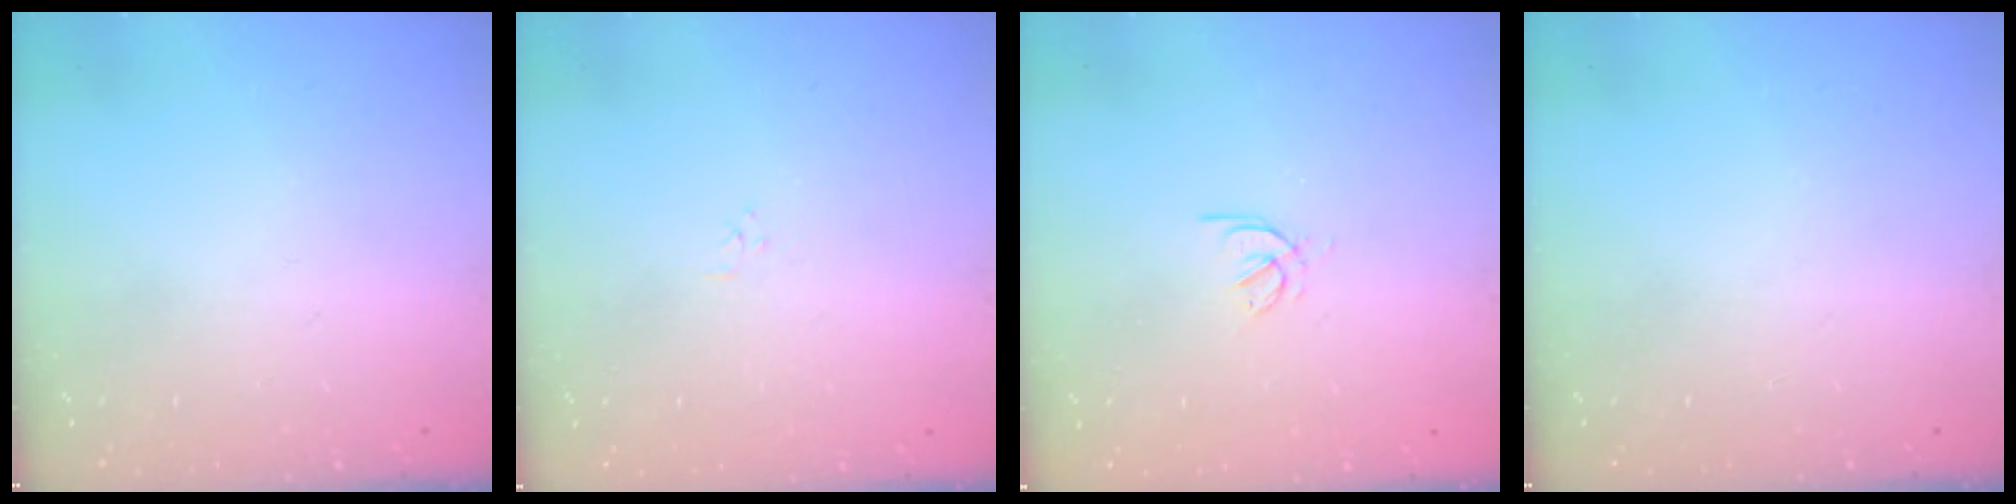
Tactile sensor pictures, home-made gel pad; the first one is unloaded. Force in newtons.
{"total": 2.9, "press": 2.9, "slide": 0.3}
{"total": 2.4, "press": 2.4, "slide": 0.5}
{"total": 0.0}